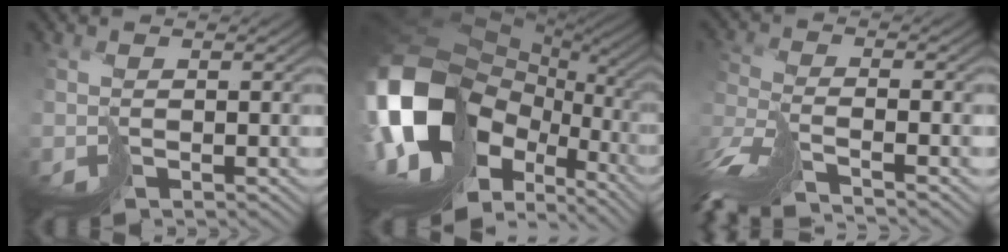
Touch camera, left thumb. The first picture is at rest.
{"total": 18.6, "force": [-3.0, 12.5, 13.4], "torque": [-0.299, -0.043, -0.016]}
{"total": 8.5, "force": [-7.6, 0.5, 3.7], "torque": [-0.074, -0.011, -0.141]}